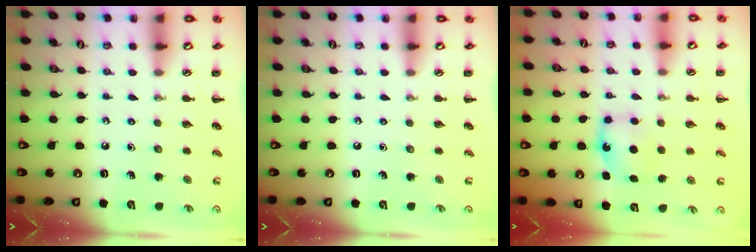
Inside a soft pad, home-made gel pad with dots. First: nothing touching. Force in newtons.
{"total": 0.0}
{"total": 6.1, "press": 5.9, "slide": 1.3}